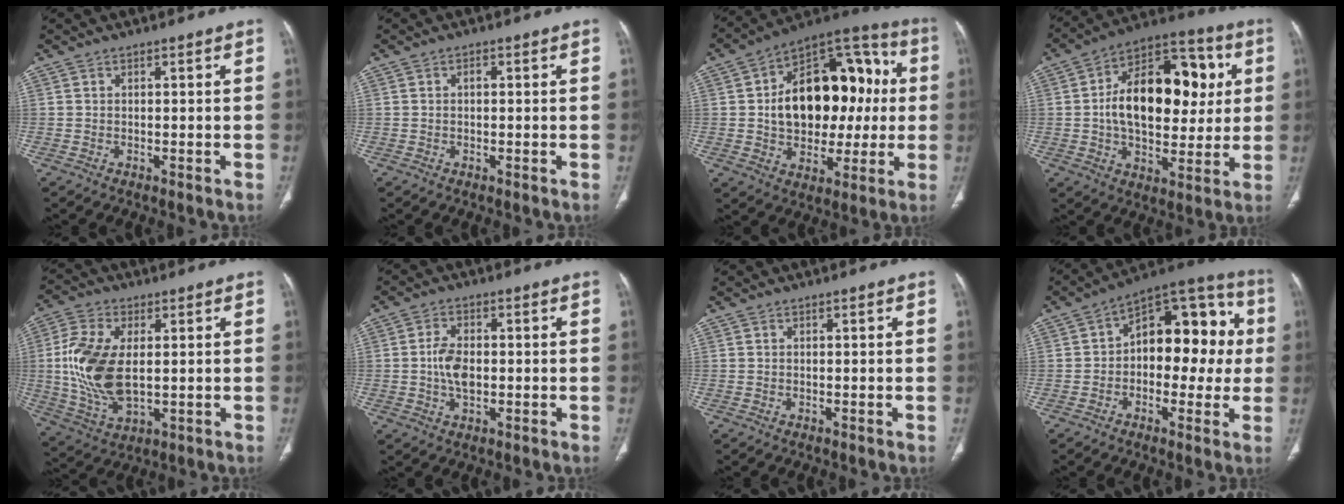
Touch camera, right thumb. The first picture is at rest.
{"total": 0.7, "force": [0.0, 0.5, 0.5], "torque": [-0.005, 0.003, -0.001]}
{"total": 24.8, "force": [2.0, 15.9, 19.0], "torque": [-0.250, 0.037, 0.038]}
{"total": 22.7, "force": [2.8, 13.7, 17.9], "torque": [-0.245, 0.018, 0.041]}
{"total": 14.7, "force": [0.9, 8.1, 12.2], "torque": [-0.260, -0.008, 0.024]}
{"total": 5.4, "force": [-0.4, 3.2, 4.4], "torque": [-0.083, 0.006, -0.009]}
{"total": 0.0}
{"total": 17.8, "force": [1.2, 10.7, 14.2], "torque": [-0.131, 0.045, 0.007]}